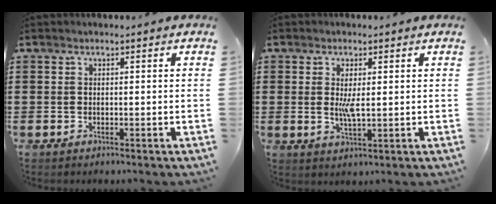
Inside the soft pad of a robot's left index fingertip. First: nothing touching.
{"total": 3.7, "force": [0.6, 1.1, 3.4], "torque": [-0.069, 0.002, 0.009]}